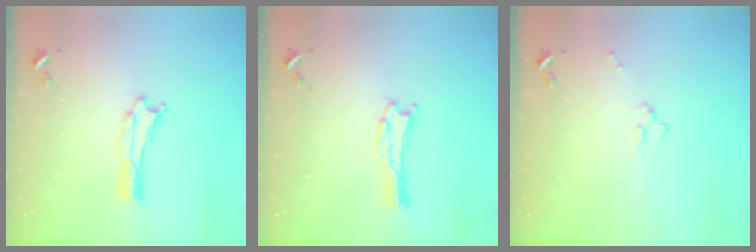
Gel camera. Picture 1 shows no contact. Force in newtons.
{"total": 0.9, "press": 0.9, "slide": 0.1}
{"total": 1.7, "press": 1.6, "slide": 0.2}